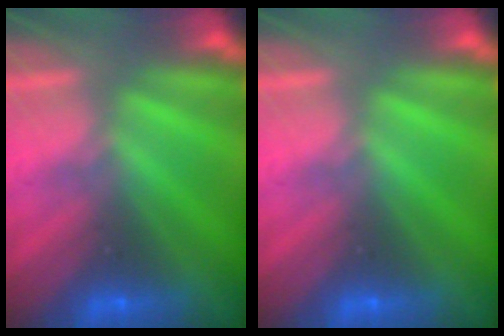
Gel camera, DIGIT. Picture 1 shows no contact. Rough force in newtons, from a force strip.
{"total": 0.0}